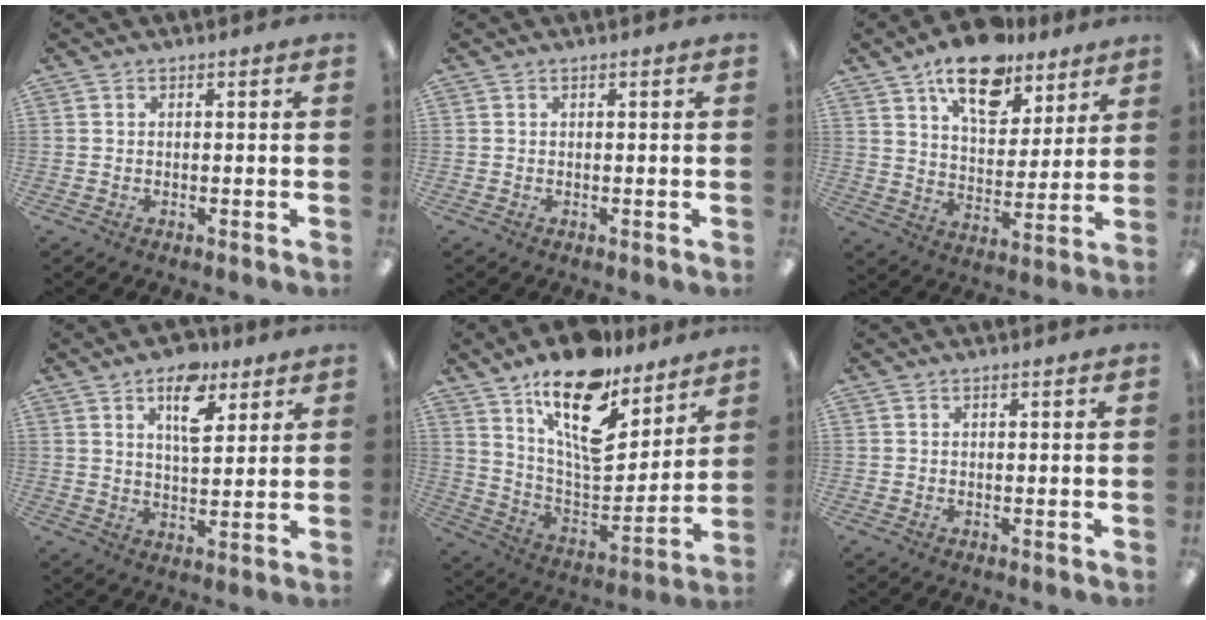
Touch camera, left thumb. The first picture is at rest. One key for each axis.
{"total": 0.0}
{"total": 17.3, "fx": 12.1, "fy": 8.2, "fz": 9.1, "tx": -0.140, "ty": -0.062, "tz": 0.211}
{"total": 10.8, "fx": 6.0, "fy": 5.5, "fz": 7.2, "tx": -0.091, "ty": -0.025, "tz": 0.097}
{"total": 19.4, "fx": 12.8, "fy": 8.6, "fz": 11.7, "tx": -0.190, "ty": -0.091, "tz": 0.226}
{"total": 0.0}